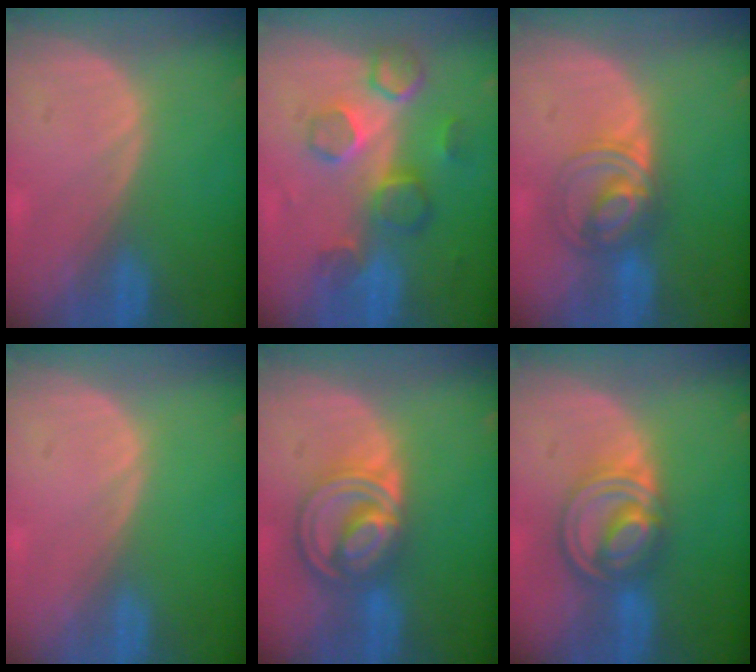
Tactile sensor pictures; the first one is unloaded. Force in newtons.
{"total": 8.6, "press": 7.7, "slide": 3.7}
{"total": 5.8, "press": 5.7, "slide": 0.5}
{"total": 0.0}
{"total": 8.8, "press": 7.4, "slide": 4.6}
{"total": 8.1, "press": 6.9, "slide": 4.3}